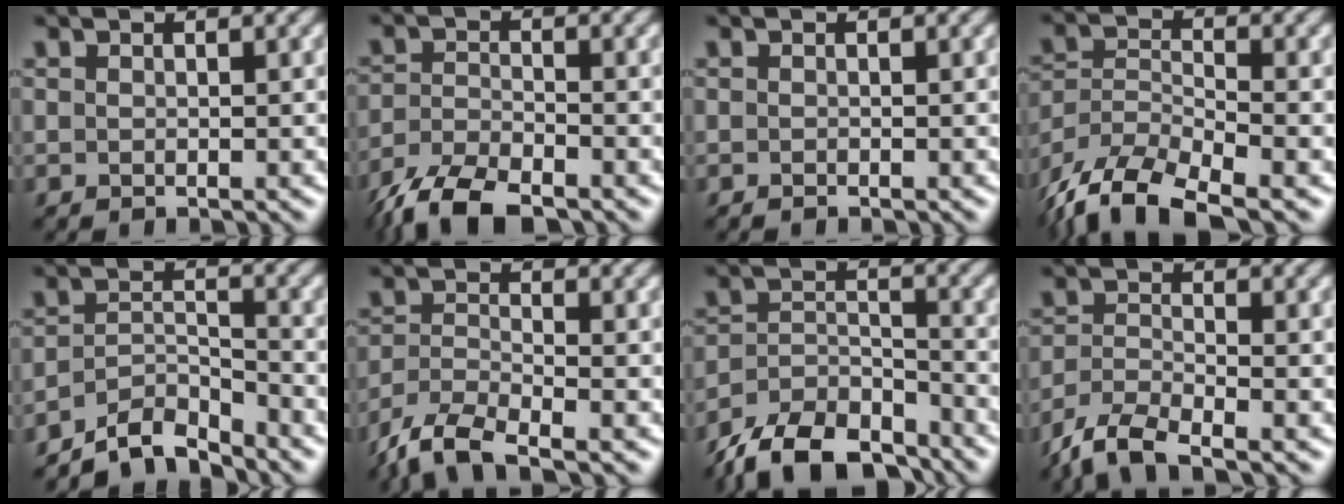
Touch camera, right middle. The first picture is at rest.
{"total": 6.4, "force": [-5.0, 2.0, 3.4], "torque": [-0.064, -0.011, -0.102]}
{"total": 0.0}
{"total": 9.8, "force": [-7.5, 3.1, 5.4], "torque": [-0.104, -0.008, -0.147]}
{"total": 4.9, "force": [-4.5, 1.1, 1.7], "torque": [-0.026, 0.001, -0.086]}
{"total": 6.0, "force": [-4.6, 1.8, 3.4], "torque": [-0.073, -0.011, -0.097]}
{"total": 9.7, "force": [-8.1, 3.6, 3.9], "torque": [-0.071, -0.004, -0.148]}
{"total": 5.3, "force": [-4.2, 1.5, 3.0], "torque": [-0.062, -0.010, -0.089]}